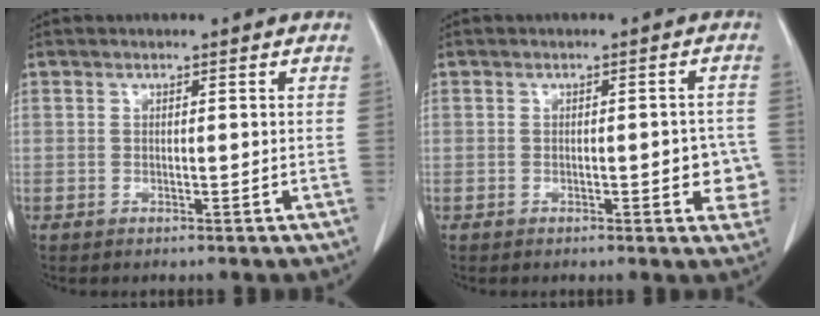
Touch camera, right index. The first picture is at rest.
{"total": 4.4, "force": [-1.0, 1.5, 3.9], "torque": [-0.031, 0.003, -0.011]}